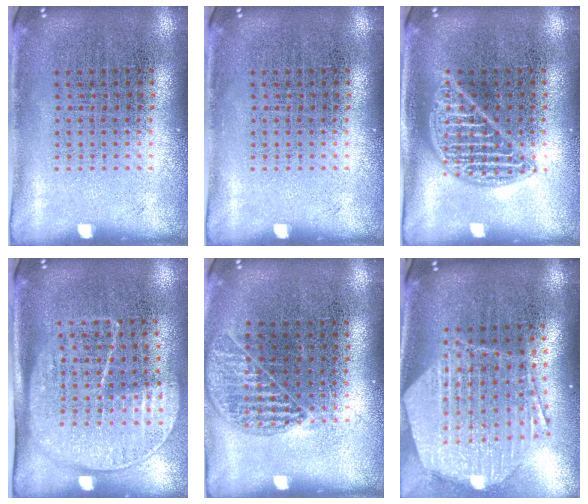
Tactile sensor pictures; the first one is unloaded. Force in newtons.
{"total": 0.0}
{"total": 2.3, "press": 2.3, "slide": 0.2}
{"total": 1.7, "press": 1.4, "slide": 1.0}
{"total": 1.0, "press": 1.0, "slide": 0.3}
{"total": 2.6, "press": 2.1, "slide": 1.5}